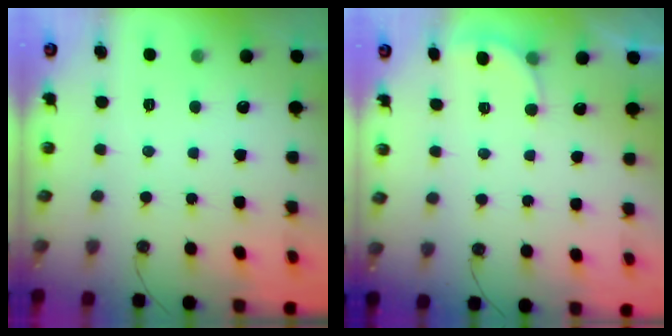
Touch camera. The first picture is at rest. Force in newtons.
{"total": 2.1, "press": 2.0, "slide": 0.6}